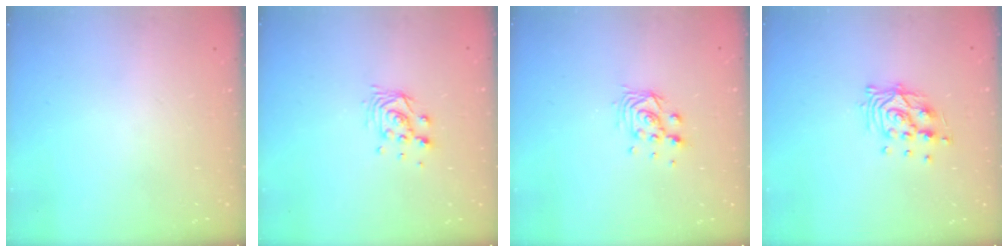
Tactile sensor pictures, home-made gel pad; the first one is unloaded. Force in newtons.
{"total": 6.2, "press": 6.2, "slide": 0.1}
{"total": 8.3, "press": 8.3, "slide": 0.5}
{"total": 10.6, "press": 10.6, "slide": 0.9}